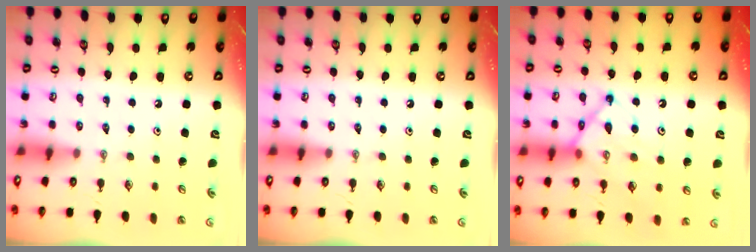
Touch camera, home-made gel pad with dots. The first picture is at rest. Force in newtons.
{"total": 0.0}
{"total": 13.9, "press": 13.9, "slide": 1.4}